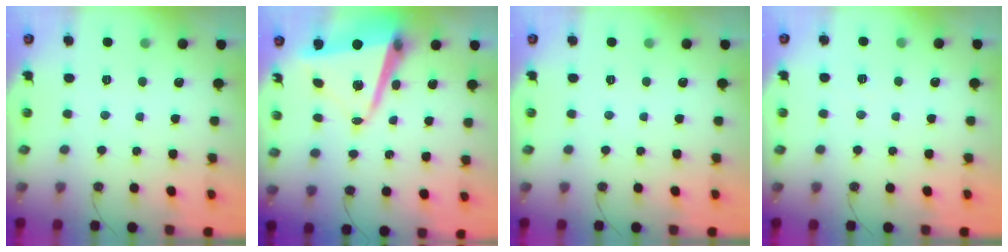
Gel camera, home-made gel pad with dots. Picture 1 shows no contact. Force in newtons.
{"total": 13.0, "press": 12.9, "slide": 1.5}
{"total": 2.0, "press": 0.4, "slide": 2.0}
{"total": 3.5, "press": 1.7, "slide": 3.1}